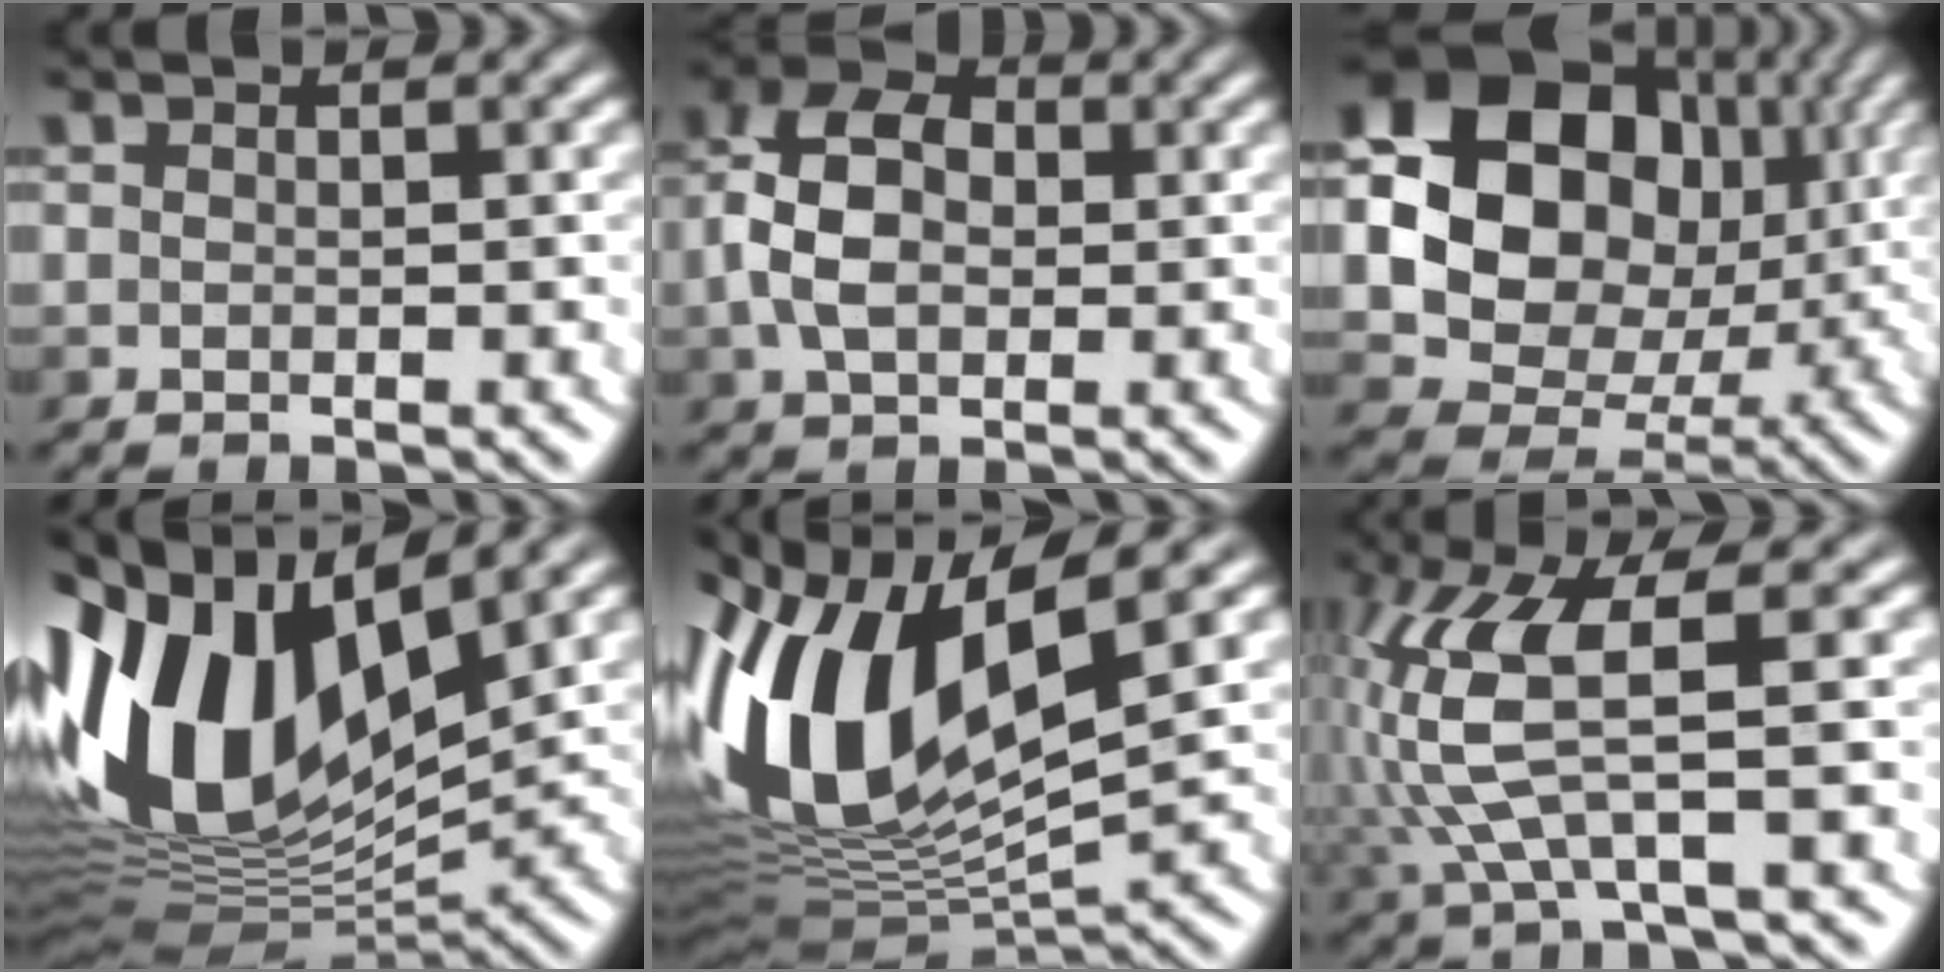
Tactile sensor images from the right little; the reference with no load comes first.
{"total": 6.5, "force": [-0.9, 4.4, 4.6], "torque": [-0.097, 0.012, -0.026]}
{"total": 14.3, "force": [2.7, 11.4, 8.2], "torque": [-0.154, 0.016, 0.047]}
{"total": 15.1, "force": [3.0, 8.3, 12.3], "torque": [-0.269, 0.028, 0.041]}
{"total": 13.5, "force": [1.0, 6.6, 11.8], "torque": [-0.250, 0.009, 0.015]}
{"total": 7.6, "force": [0.0, 2.1, 7.3], "torque": [-0.169, 0.009, -0.004]}